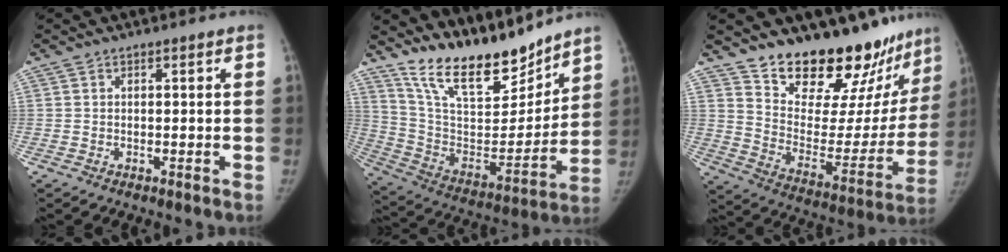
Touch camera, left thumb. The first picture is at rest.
{"total": 20.6, "force": [17.4, 6.3, 9.0], "torque": [-0.109, -0.105, 0.309]}
{"total": 24.7, "force": [20.8, 8.9, 9.8], "torque": [-0.099, -0.143, 0.302]}